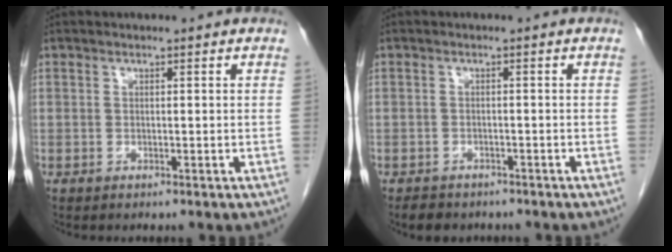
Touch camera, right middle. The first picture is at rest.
{"total": 3.8, "force": [-3.2, 1.8, 1.1], "torque": [-0.024, -0.004, -0.039]}